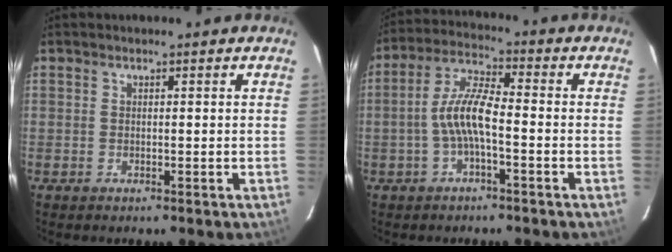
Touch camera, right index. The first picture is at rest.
{"total": 7.3, "force": [-2.0, 1.6, 6.9], "torque": [-0.149, 0.014, -0.039]}